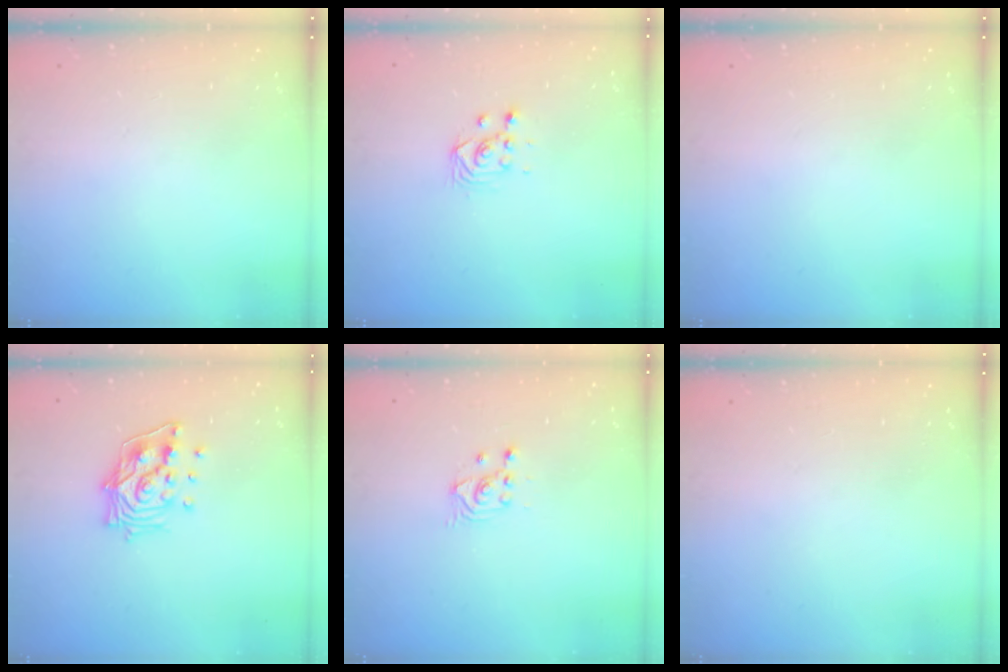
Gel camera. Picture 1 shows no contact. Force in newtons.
{"total": 3.3, "press": 3.1, "slide": 1.0}
{"total": 0.0}
{"total": 13.5, "press": 13.5, "slide": 1.6}
{"total": 2.7, "press": 2.7, "slide": 0.2}
{"total": 0.0}